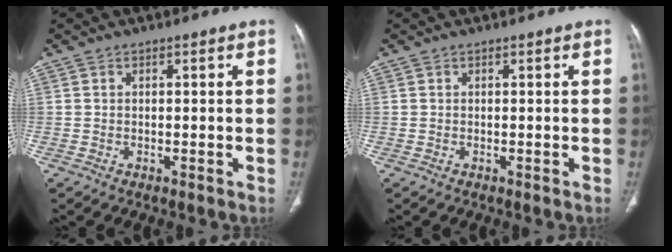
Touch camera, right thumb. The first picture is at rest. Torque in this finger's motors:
{"motor_torque": [0.01, 0.01, -0.03, -0.03, 0.00]}